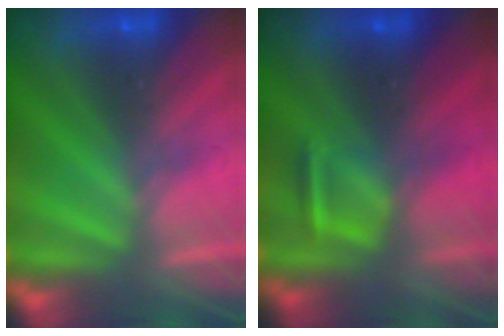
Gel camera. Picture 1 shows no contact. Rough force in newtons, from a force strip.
{"total": 2.9}